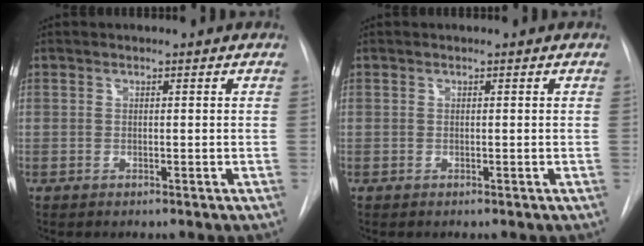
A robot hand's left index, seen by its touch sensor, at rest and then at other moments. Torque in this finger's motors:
{"motor_torque": [0.00, 0.00, 0.00, 0.00]}